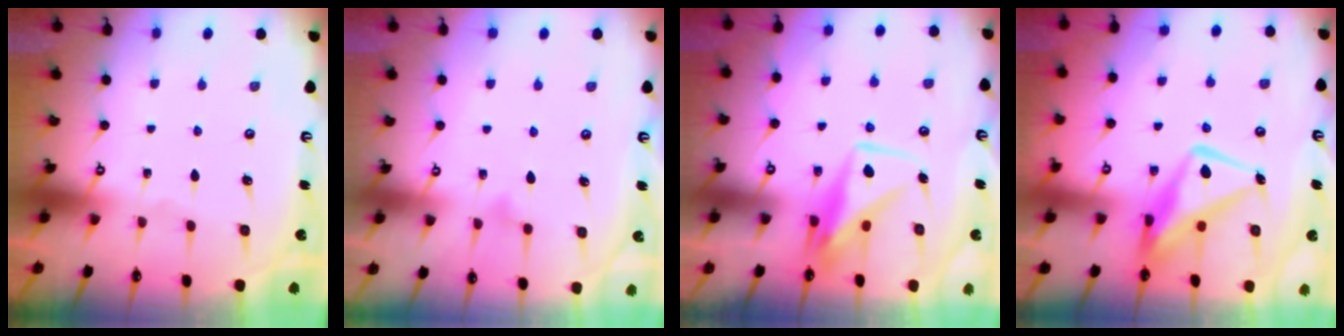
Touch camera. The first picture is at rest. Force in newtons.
{"total": 6.7, "press": 6.7, "slide": 0.3}
{"total": 10.0, "press": 10.0, "slide": 0.7}
{"total": 13.4, "press": 13.4, "slide": 1.1}